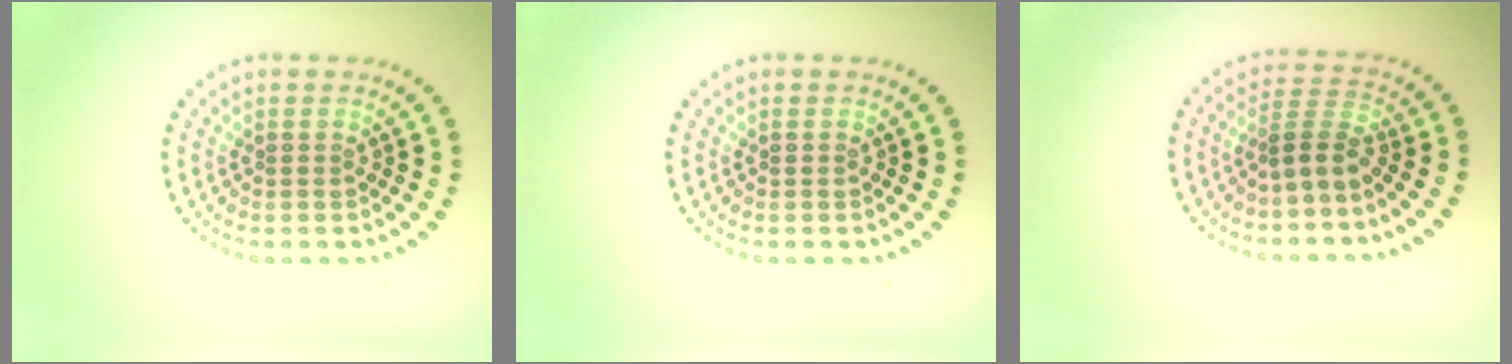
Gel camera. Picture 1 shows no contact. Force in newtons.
{"total": 0.0}
{"total": 2.8, "press": 1.7, "slide": 2.2}